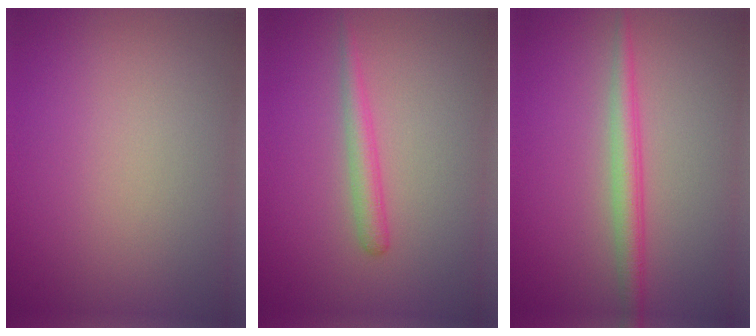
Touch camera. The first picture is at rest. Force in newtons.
{"total": 1.8, "press": 1.8, "slide": 0.1}
{"total": 2.6, "press": 2.6, "slide": 0.0}